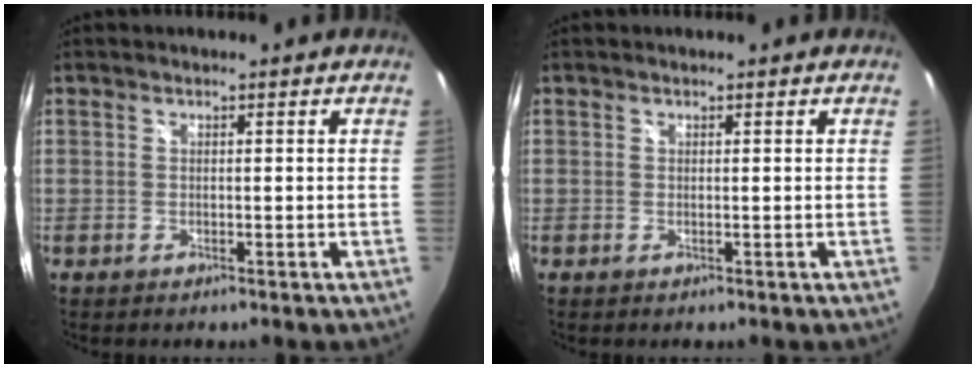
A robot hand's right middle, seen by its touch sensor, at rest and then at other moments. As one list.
[{"total": 0.0}]